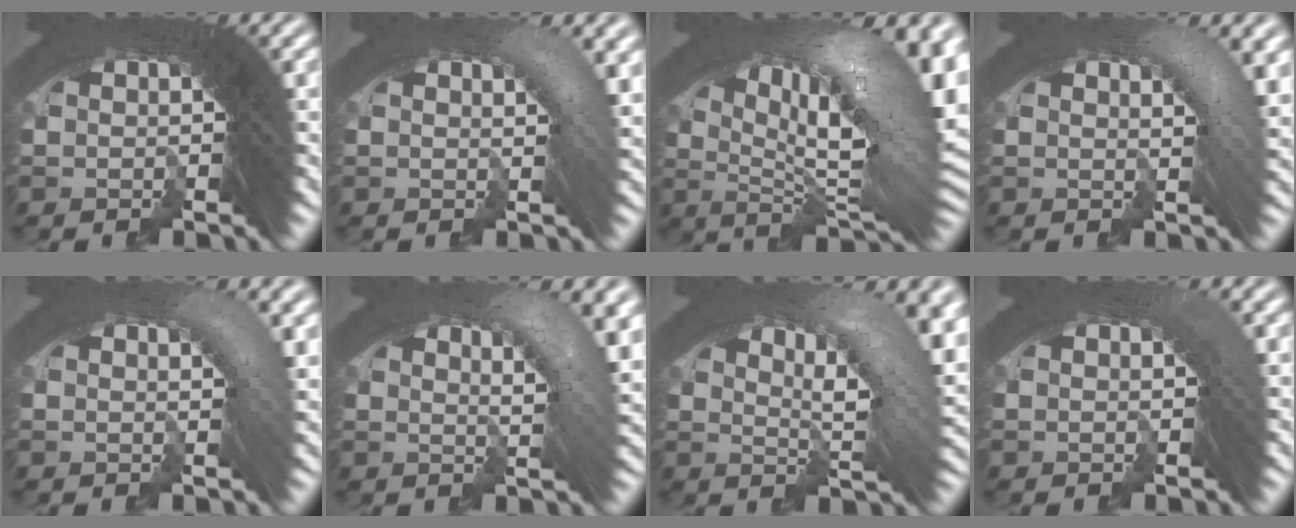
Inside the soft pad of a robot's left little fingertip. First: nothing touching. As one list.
[{"total": 3.7, "force": [0.8, 1.1, 3.4], "torque": [-0.036, 0.008, 0.004]}, {"total": 13.6, "force": [0.4, 5.9, 12.2], "torque": [-0.158, 0.008, -0.002]}, {"total": 4.3, "force": [0.9, 1.4, 4.0], "torque": [-0.049, 0.007, 0.007]}, {"total": 2.9, "force": [0.6, 0.7, 2.8], "torque": [-0.032, 0.007, 0.001]}, {"total": 6.3, "force": [1.4, 2.1, 5.7], "torque": [-0.071, 0.011, 0.013]}, {"total": 9.7, "force": [1.9, 3.9, 8.7], "torque": [-0.114, 0.016, 0.016]}, {"total": 1.4, "force": [0.3, 0.4, 1.3], "torque": [-0.012, 0.007, 0.000]}]